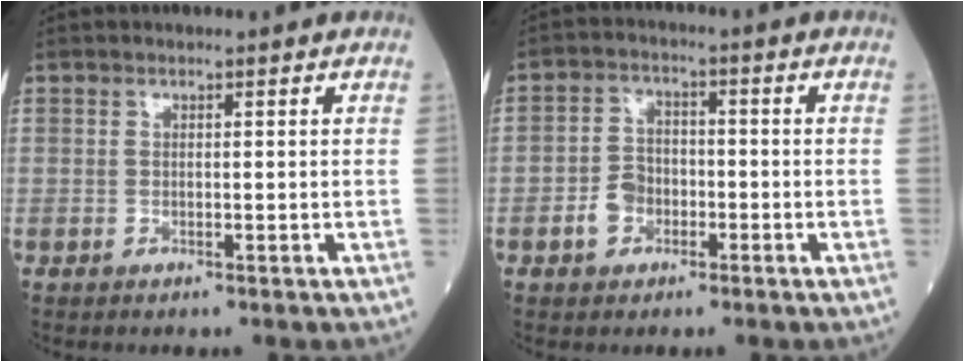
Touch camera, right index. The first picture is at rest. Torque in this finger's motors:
{"motor_torque": [0.43, -0.31, 0.14, 0.05]}